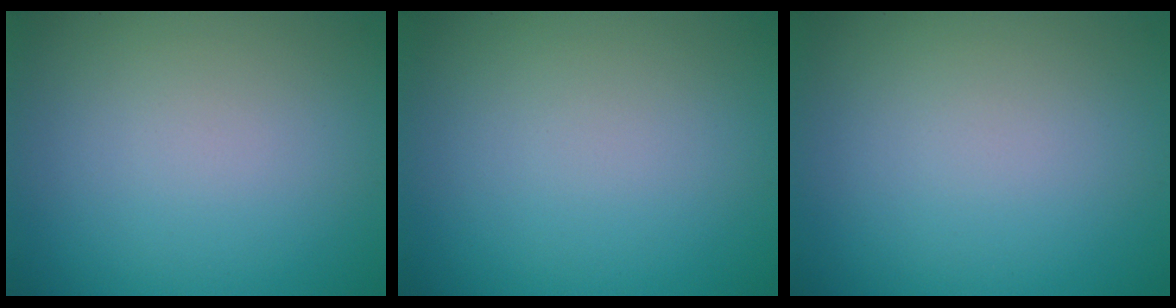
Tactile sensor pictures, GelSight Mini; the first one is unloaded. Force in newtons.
{"total": 0.0}
{"total": 0.0}